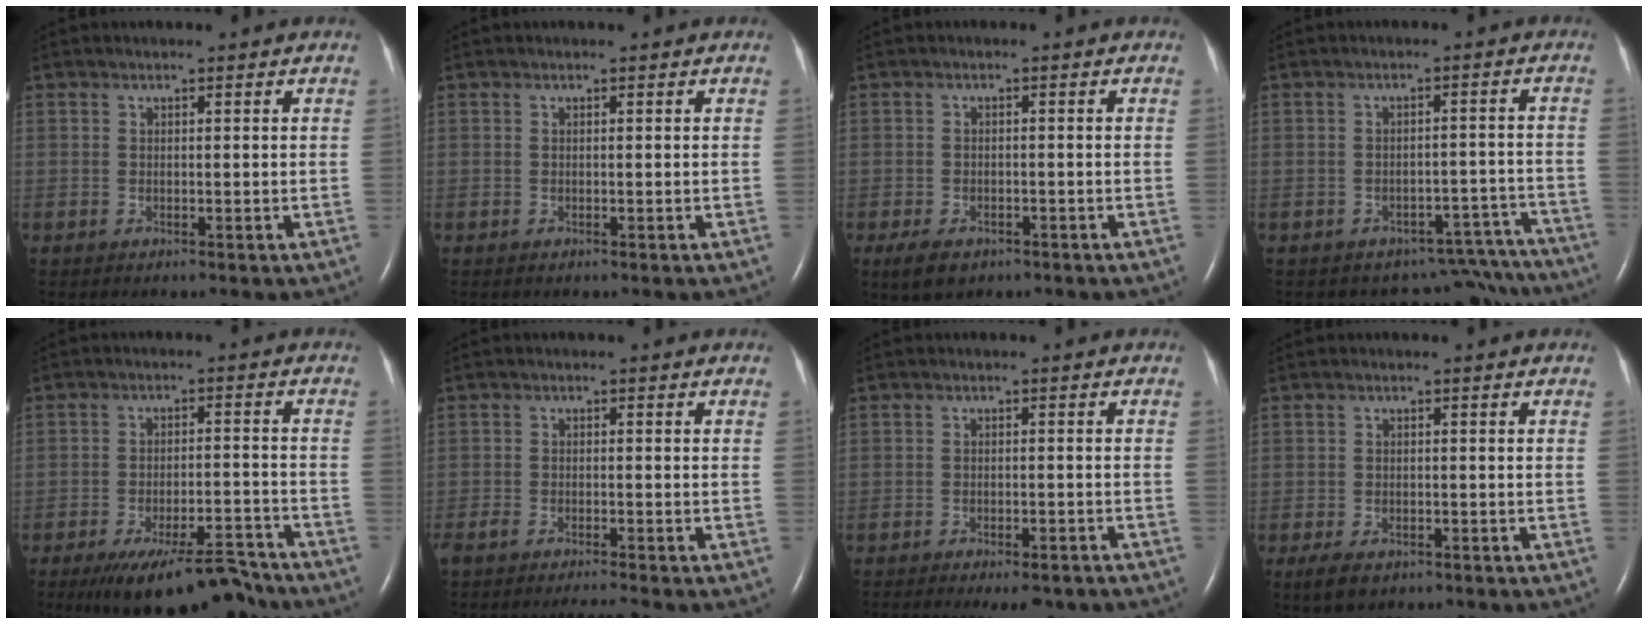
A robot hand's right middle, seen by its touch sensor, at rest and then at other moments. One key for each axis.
{"total": 0.0}
{"total": 4.0, "fx": -2.5, "fy": 2.1, "fz": 2.2, "tx": -0.047, "ty": -0.006, "tz": -0.036}
{"total": 11.3, "fx": -10.6, "fy": 3.8, "fz": -0.3, "tx": 0.029, "ty": 0.046, "tz": -0.114}
{"total": 12.7, "fx": -10.9, "fy": 2.8, "fz": 5.8, "tx": -0.085, "ty": 0.002, "tz": -0.166}
{"total": 5.3, "fx": -4.8, "fy": -0.2, "fz": 2.3, "tx": -0.041, "ty": -0.013, "tz": -0.081}
{"total": 9.2, "fx": -7.6, "fy": 2.6, "fz": 4.5, "tx": -0.056, "ty": -0.005, "tz": -0.096}
{"total": 3.3, "fx": -2.1, "fy": 1.7, "fz": 1.9, "tx": -0.040, "ty": -0.005, "tz": -0.030}